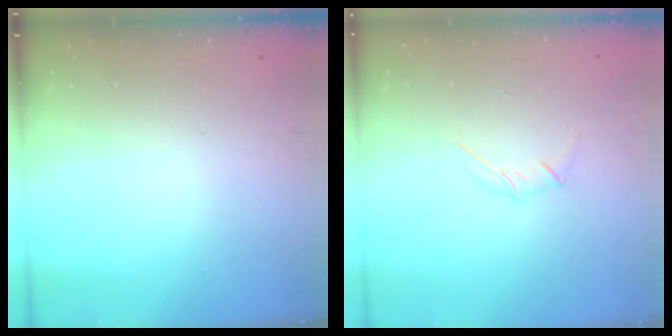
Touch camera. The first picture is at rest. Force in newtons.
{"total": 3.2, "press": 3.0, "slide": 0.8}